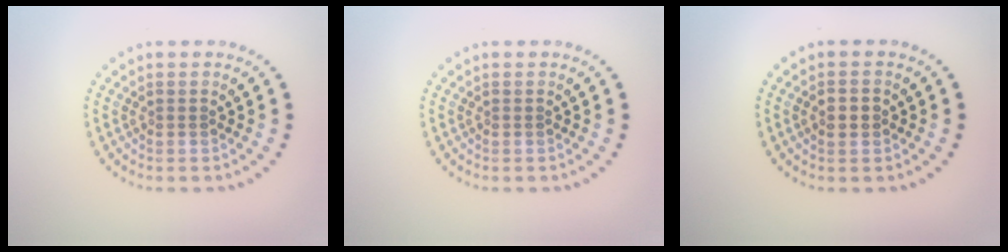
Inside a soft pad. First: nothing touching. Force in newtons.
{"total": 0.0}
{"total": 1.4, "press": 1.4, "slide": 0.2}